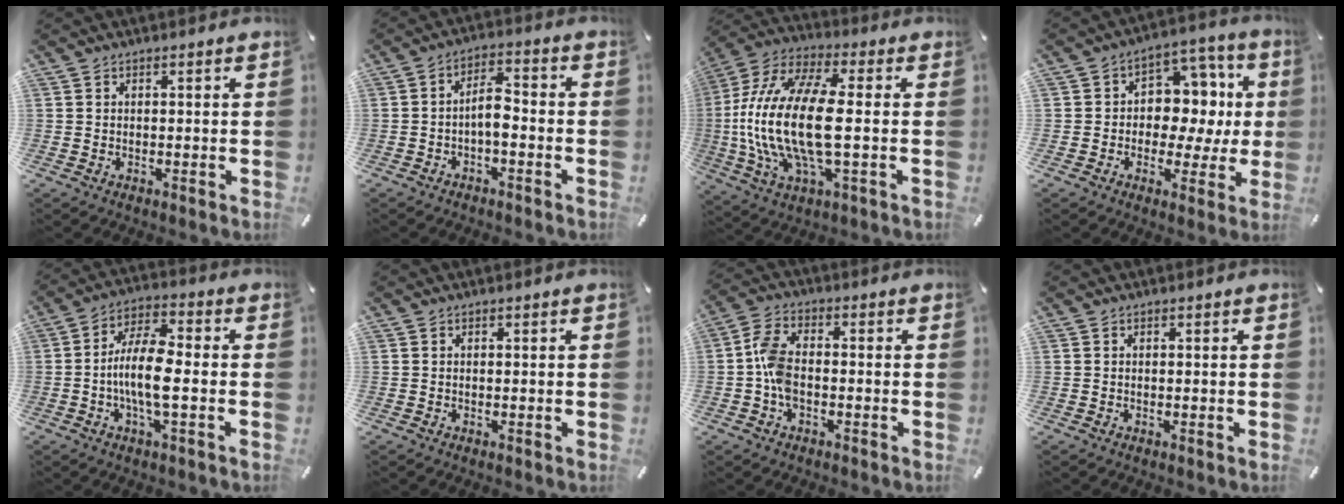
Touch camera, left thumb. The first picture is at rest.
{"total": 6.0, "force": [-1.9, 2.6, 5.0], "torque": [-0.099, 0.014, -0.037]}
{"total": 20.4, "force": [-0.6, 7.7, 18.9], "torque": [-0.406, -0.017, -0.013]}
{"total": 10.2, "force": [0.1, 8.8, 5.2], "torque": [-0.061, -0.008, 0.006]}
{"total": 11.5, "force": [-2.0, 4.1, 10.5], "torque": [-0.207, 0.002, -0.036]}
{"total": 0.0}
{"total": 6.5, "force": [-1.4, 3.7, 5.1], "torque": [-0.111, 0.004, -0.028]}
{"total": 0.0}